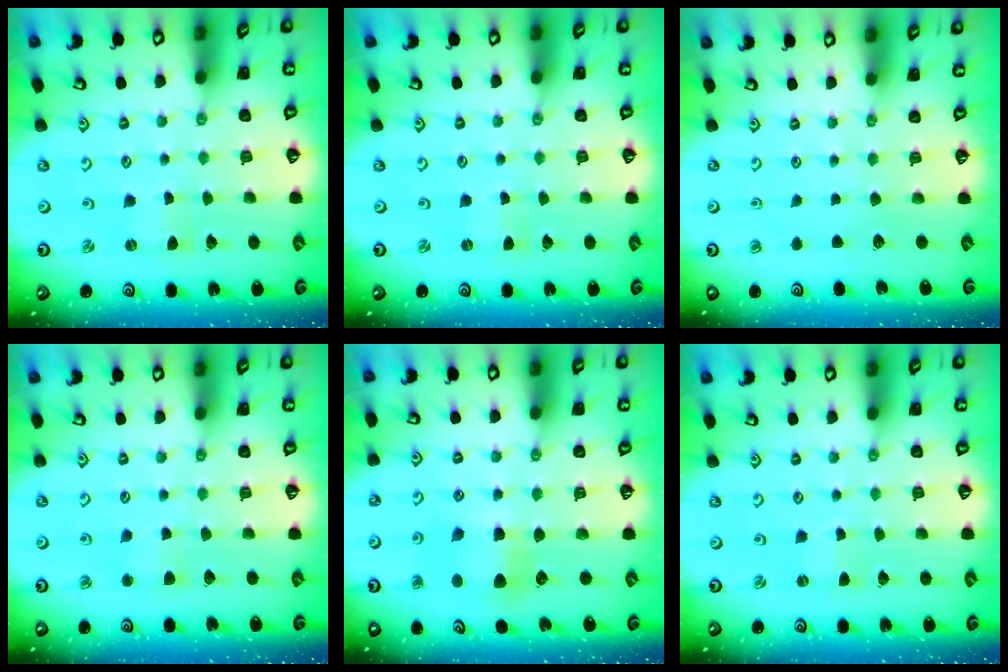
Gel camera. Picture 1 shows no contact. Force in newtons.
{"total": 0.0}
{"total": 0.0}
{"total": 2.9, "press": 2.8, "slide": 0.4}
{"total": 6.0, "press": 6.0, "slide": 0.5}
{"total": 0.7, "press": 0.7, "slide": 0.1}